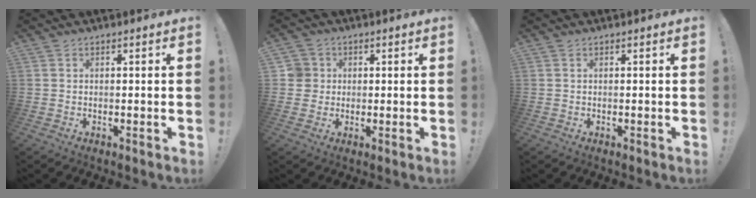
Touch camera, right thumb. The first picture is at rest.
{"total": 4.8, "force": [0.8, 4.7, 1.0], "torque": [-0.026, 0.005, 0.016]}
{"total": 0.0}